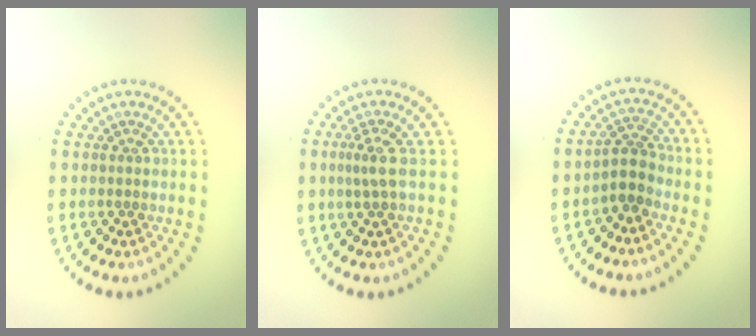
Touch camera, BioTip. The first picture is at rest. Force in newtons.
{"total": 1.8, "press": 1.3, "slide": 1.3}
{"total": 2.3, "press": 1.8, "slide": 1.5}